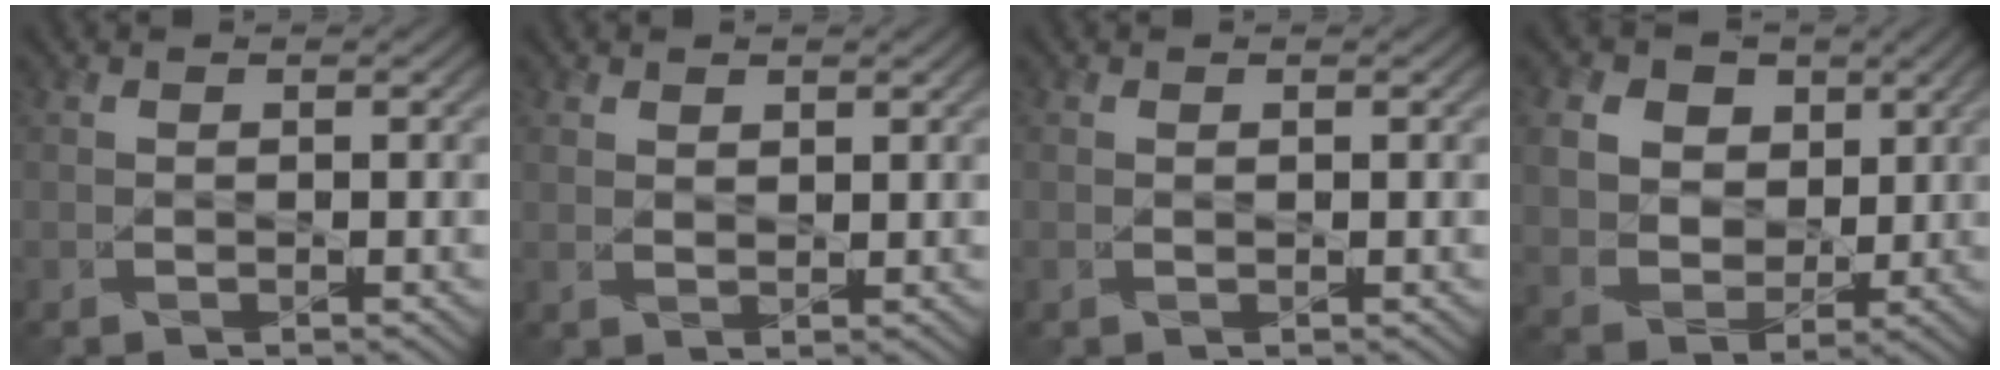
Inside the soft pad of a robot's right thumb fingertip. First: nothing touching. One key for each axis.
{"total": 1.4, "fx": 1.1, "fy": 0.7, "fz": 0.6, "tx": -0.016, "ty": -0.005, "tz": 0.025}
{"total": 0.0}
{"total": 11.7, "fx": 4.4, "fy": 9.3, "fz": 5.7, "tx": -0.156, "ty": 0.016, "tz": 0.090}